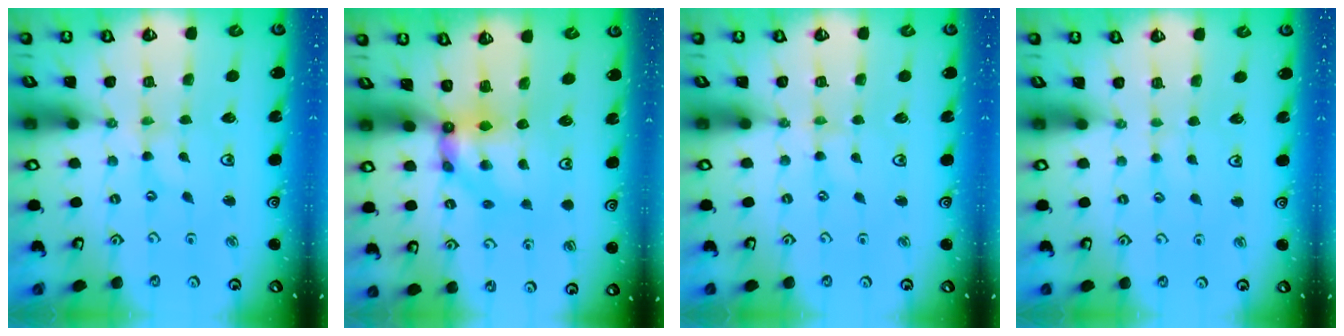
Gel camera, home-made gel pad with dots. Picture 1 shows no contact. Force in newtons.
{"total": 7.1, "press": 7.1, "slide": 0.4}
{"total": 0.7, "press": 0.6, "slide": 0.3}
{"total": 2.0, "press": 2.0, "slide": 0.3}